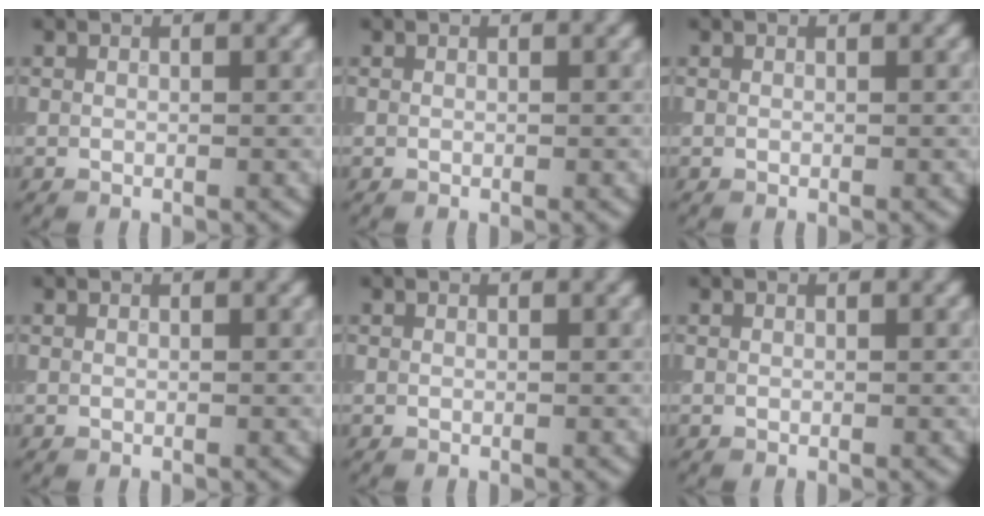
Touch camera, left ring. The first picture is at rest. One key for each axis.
{"total": 0.0}
{"total": 0.0}
{"total": 0.0}
{"total": 0.0}
{"total": 0.0}